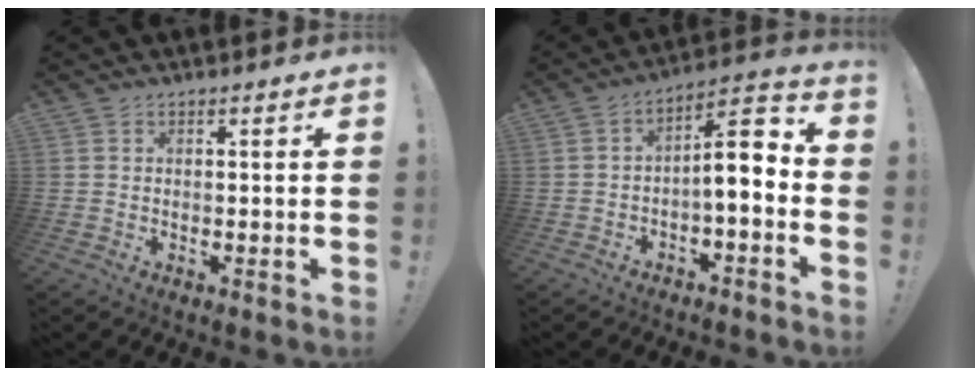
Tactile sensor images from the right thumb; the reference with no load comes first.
{"total": 8.3, "force": [-1.2, 2.6, 7.8], "torque": [-0.106, -0.002, -0.026]}